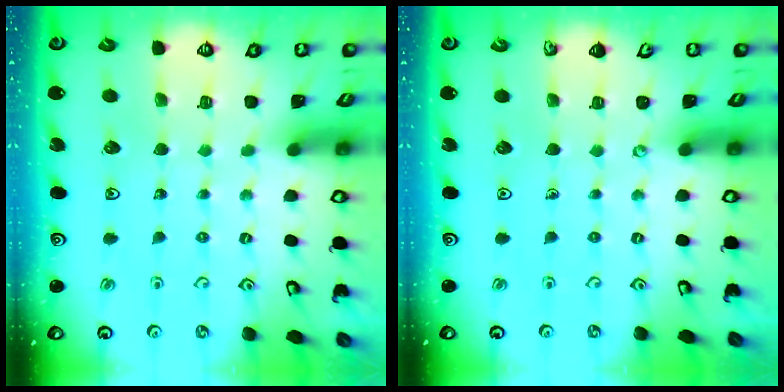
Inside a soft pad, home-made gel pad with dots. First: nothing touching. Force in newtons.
{"total": 0.0}